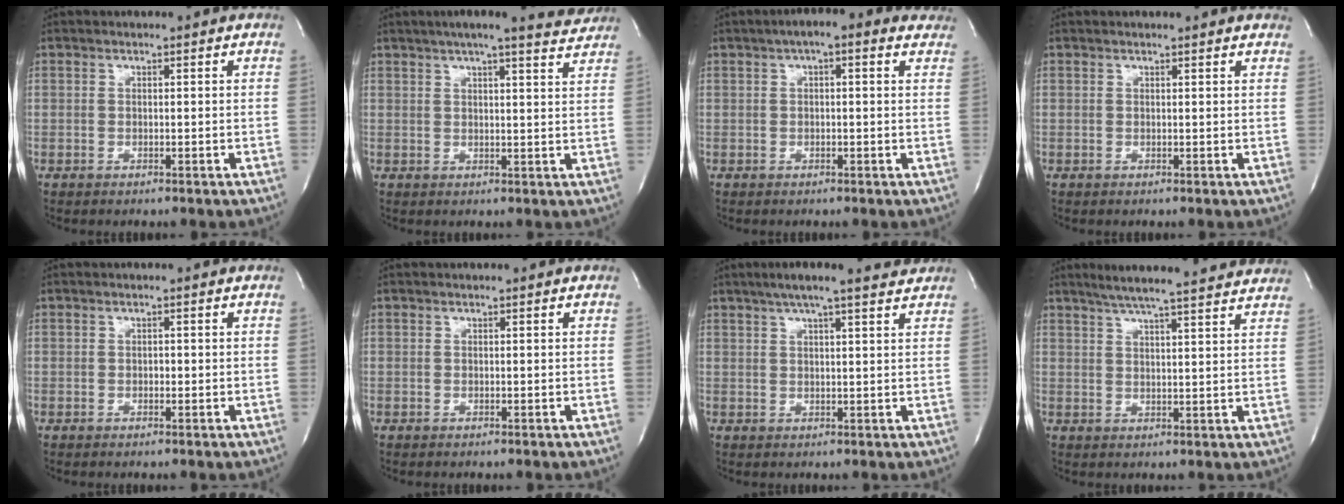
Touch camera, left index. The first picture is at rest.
{"total": 11.6, "force": [10.4, 0.5, 5.2], "torque": [-0.078, -0.002, 0.121]}
{"total": 6.4, "force": [3.9, 2.0, 4.7], "torque": [-0.065, 0.028, 0.045]}
{"total": 1.7, "force": [1.6, -0.3, 0.4], "torque": [-0.018, 0.002, 0.019]}
{"total": 0.5, "force": [-0.3, 0.3, 0.3], "torque": [-0.008, -0.005, -0.003]}
{"total": 0.0}
{"total": 9.8, "force": [8.1, 0.6, 5.5], "torque": [-0.092, 0.017, 0.101]}
{"total": 16.7, "force": [14.9, 0.4, 7.7], "torque": [-0.123, 0.010, 0.191]}